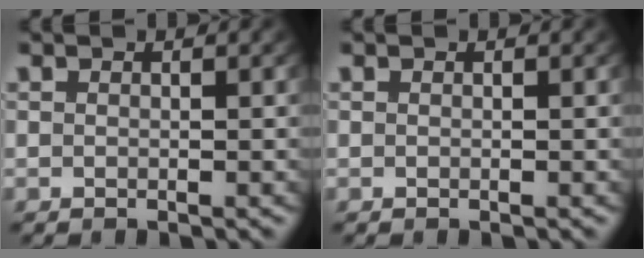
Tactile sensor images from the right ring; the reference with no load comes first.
{"total": 0.0}